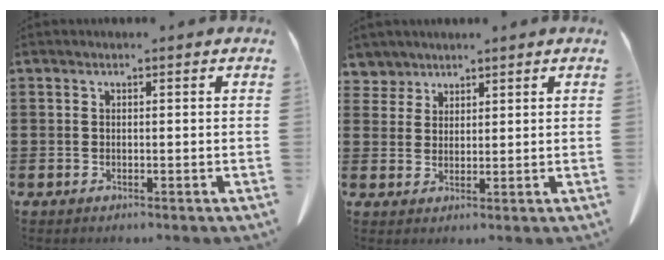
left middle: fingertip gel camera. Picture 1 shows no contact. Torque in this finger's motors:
{"motor_torque": [0.12, 0.14, -0.23, -0.07]}